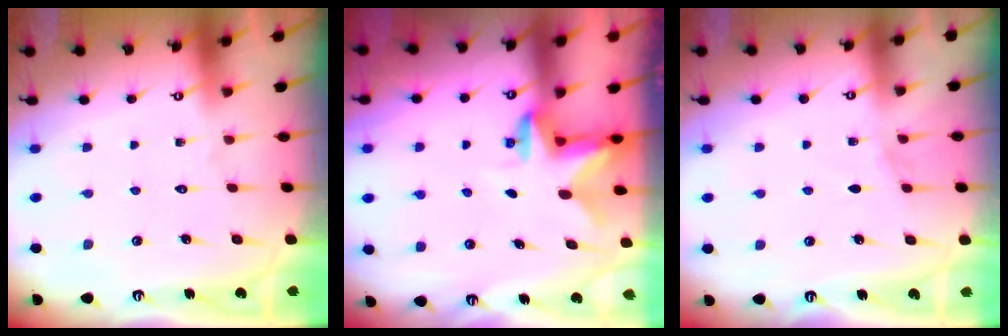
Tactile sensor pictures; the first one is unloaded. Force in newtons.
{"total": 2.6, "press": 2.6, "slide": 0.5}
{"total": 3.9, "press": 3.9, "slide": 0.5}